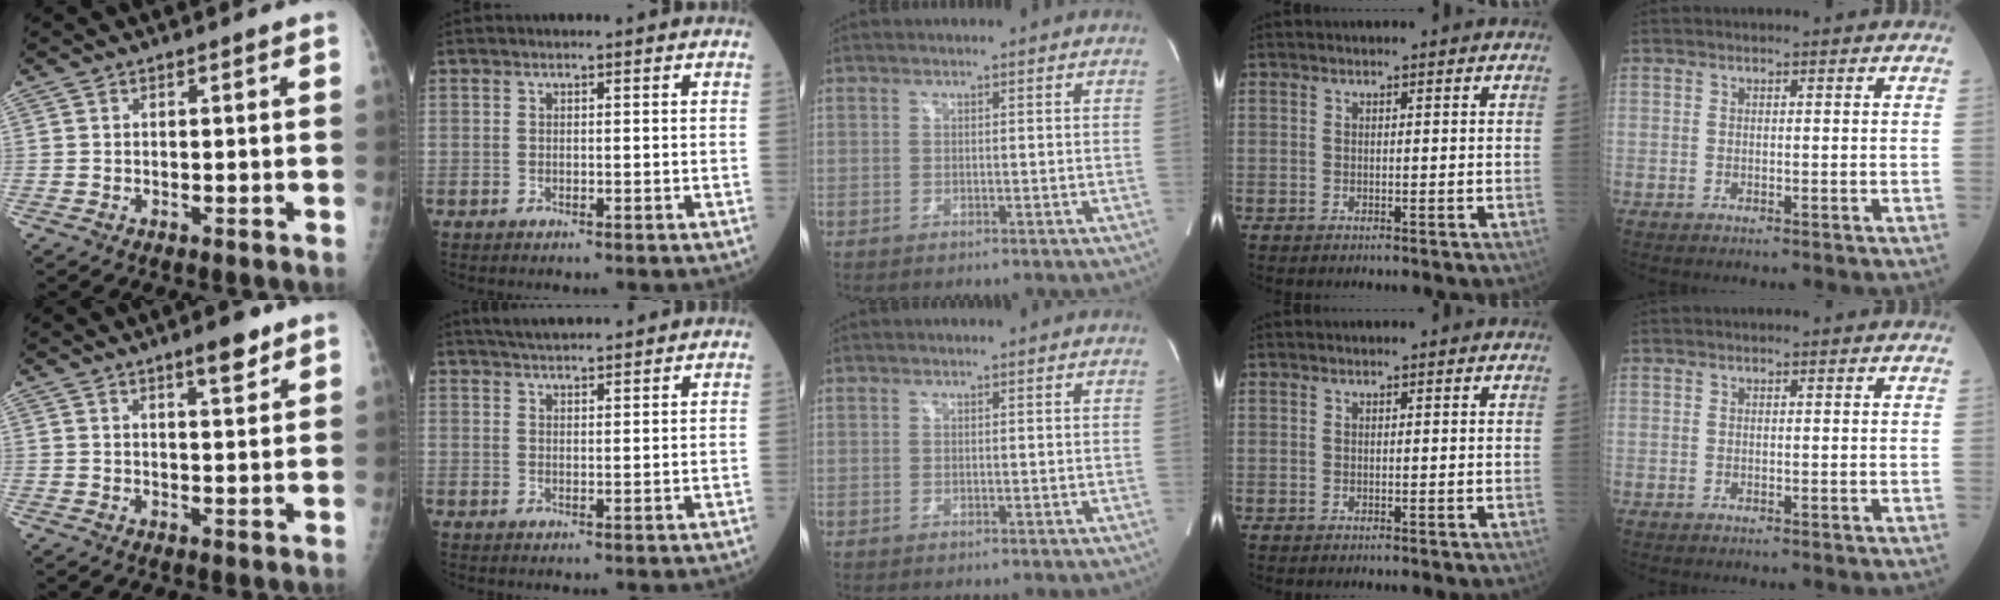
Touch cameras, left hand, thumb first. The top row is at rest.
{"thumb": {"total": 5.1, "force": [3.4, 1.3, 3.5], "torque": [-0.043, -0.020, 0.049]}, "index": {"total": 7.2, "force": [6.6, 0.7, 2.7], "torque": [-0.043, 0.032, 0.102]}}